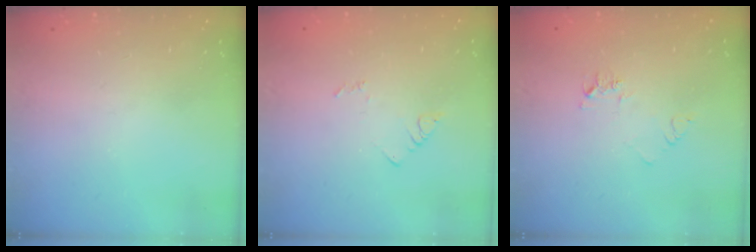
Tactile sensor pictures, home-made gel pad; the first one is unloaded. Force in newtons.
{"total": 3.7, "press": 3.7, "slide": 0.3}
{"total": 5.1, "press": 5.0, "slide": 0.5}